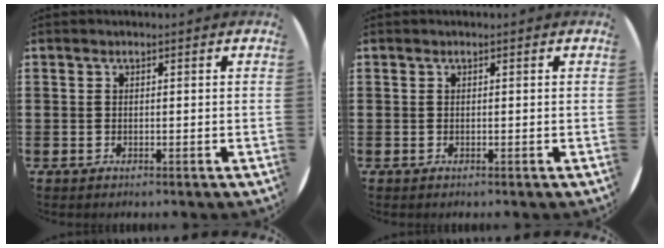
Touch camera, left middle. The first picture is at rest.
{"total": 0.0}